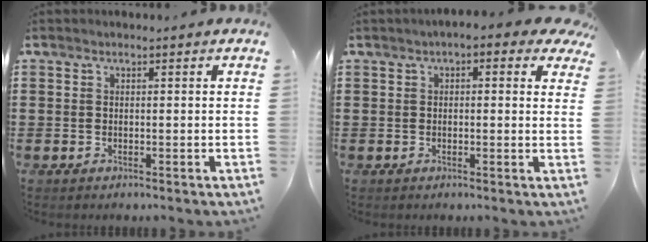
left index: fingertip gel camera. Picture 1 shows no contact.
{"total": 2.2, "force": [0.9, 0.8, 1.8], "torque": [-0.037, 0.006, 0.014]}